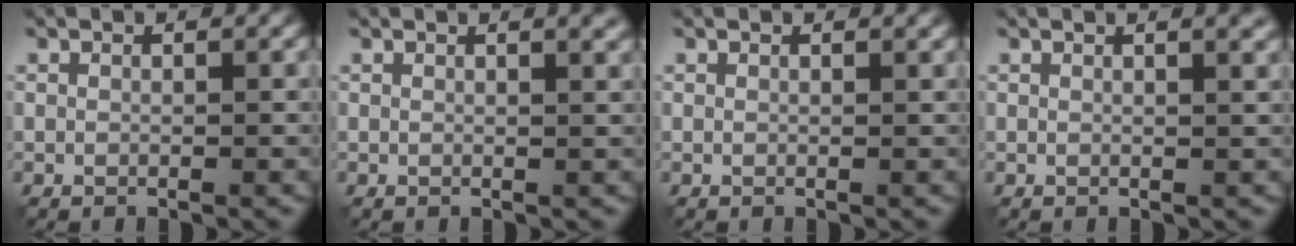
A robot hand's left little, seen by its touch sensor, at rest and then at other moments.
{"total": 2.3, "force": [1.4, 0.8, 1.6], "torque": [-0.009, 0.003, 0.008]}
{"total": 0.9, "force": [0.9, 0.2, 0.4], "torque": [-0.005, 0.000, 0.009]}
{"total": 2.9, "force": [1.7, 1.1, 2.1], "torque": [-0.009, 0.010, 0.004]}